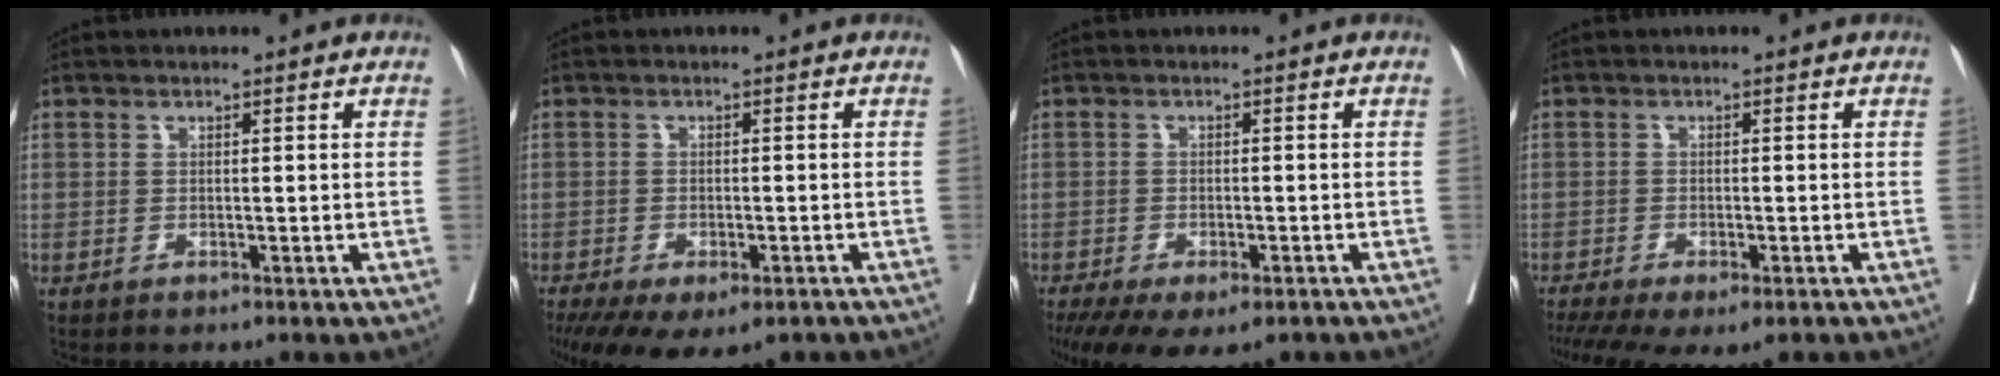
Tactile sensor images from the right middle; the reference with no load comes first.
{"total": 13.4, "force": [-9.1, 5.8, 7.9], "torque": [-0.160, -0.028, -0.126]}
{"total": 12.0, "force": [-8.2, 4.8, 7.2], "torque": [-0.134, -0.021, -0.119]}
{"total": 10.7, "force": [-7.7, 3.5, 6.6], "torque": [-0.116, -0.016, -0.114]}